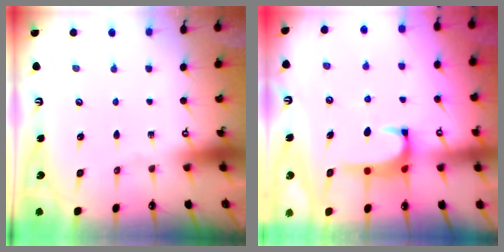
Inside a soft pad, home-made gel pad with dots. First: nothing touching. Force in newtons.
{"total": 1.2, "press": 1.1, "slide": 0.5}